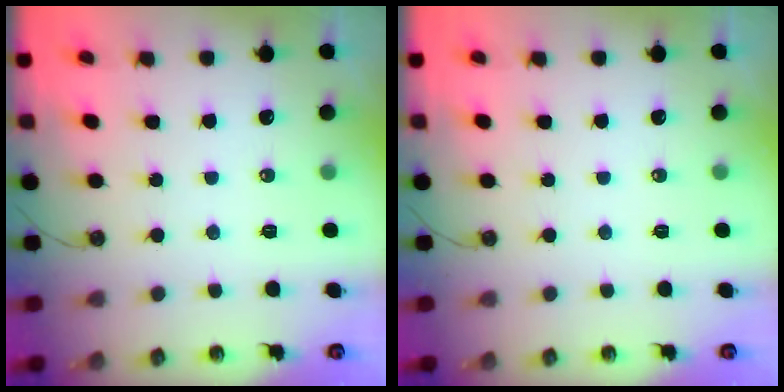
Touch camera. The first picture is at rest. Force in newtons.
{"total": 0.0}